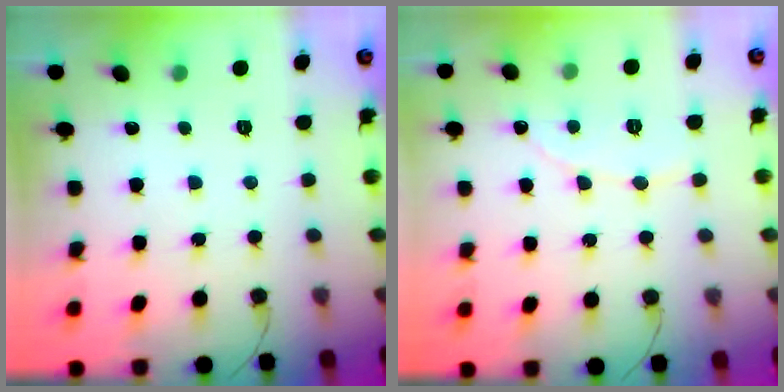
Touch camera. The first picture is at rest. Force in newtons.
{"total": 5.6, "press": 5.6, "slide": 0.4}